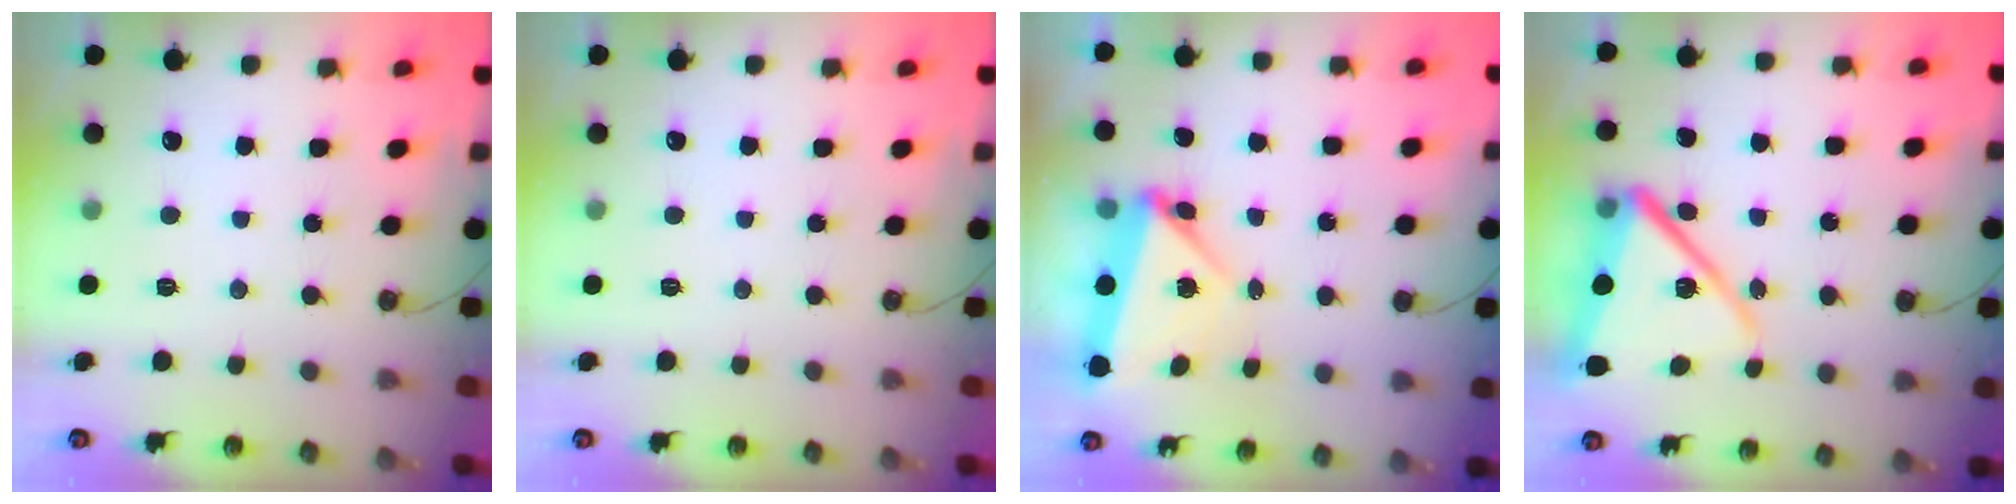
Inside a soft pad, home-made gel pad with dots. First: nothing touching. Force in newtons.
{"total": 0.0}
{"total": 5.9, "press": 5.6, "slide": 1.7}
{"total": 16.5, "press": 16.5, "slide": 1.1}